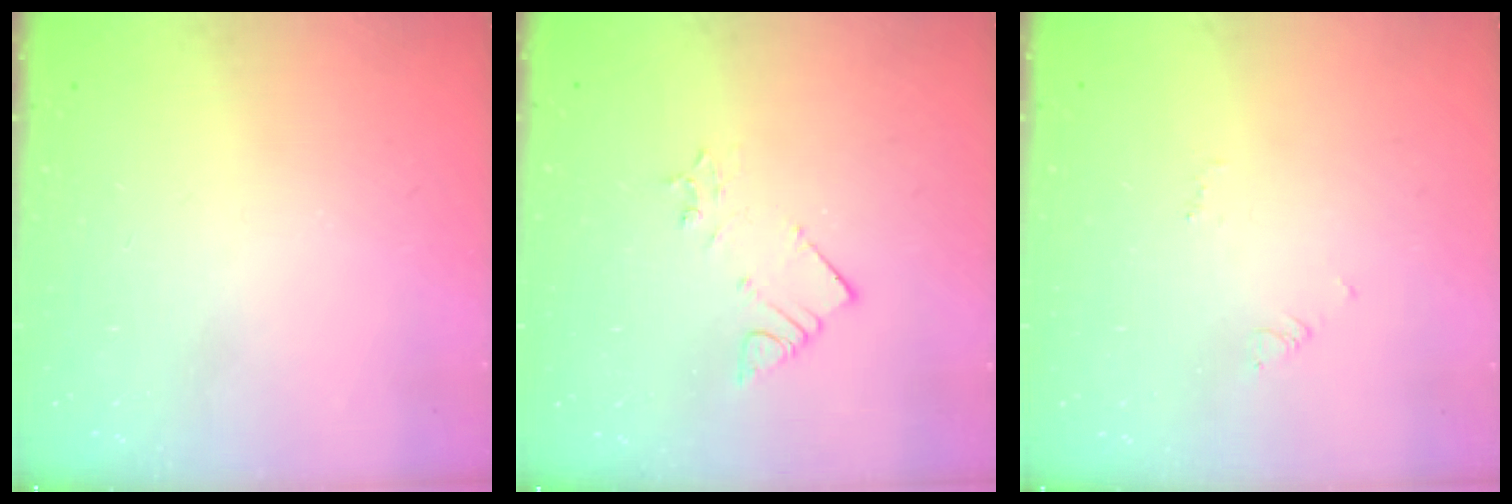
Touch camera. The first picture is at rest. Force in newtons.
{"total": 2.8, "press": 2.7, "slide": 0.5}
{"total": 2.7, "press": 2.7, "slide": 0.2}